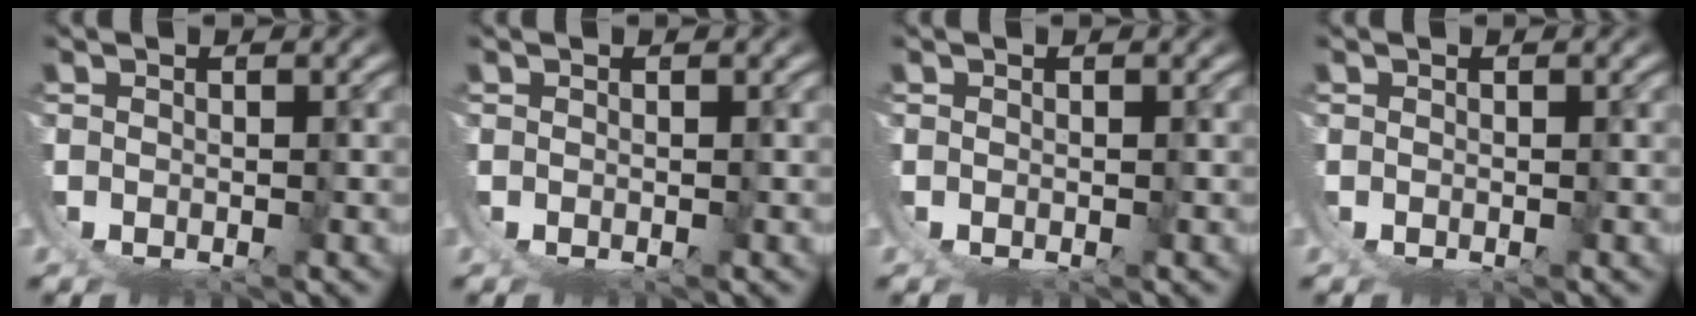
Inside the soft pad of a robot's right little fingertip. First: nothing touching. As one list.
[{"total": 0.0}, {"total": 0.0}, {"total": 0.0}]